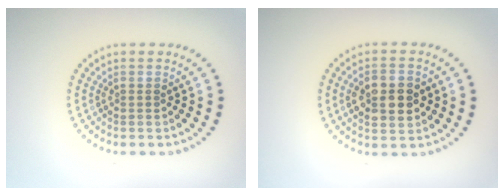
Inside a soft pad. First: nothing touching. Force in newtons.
{"total": 4.9, "press": 4.9, "slide": 0.1}